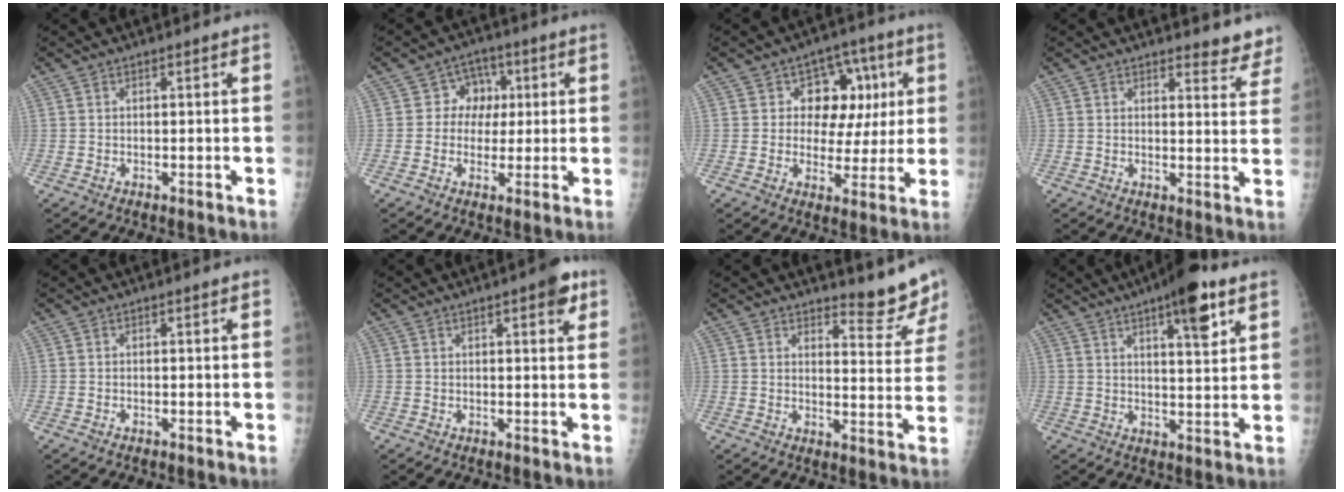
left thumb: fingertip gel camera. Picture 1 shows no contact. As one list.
[{"total": 6.2, "force": [1.1, 5.5, 2.5], "torque": [0.010, 0.010, 0.009]}, {"total": 11.3, "force": [2.9, 8.8, 6.5], "torque": [-0.024, 0.001, 0.038]}, {"total": 5.9, "force": [5.5, 2.2, 0.5], "torque": [0.029, -0.039, 0.045]}, {"total": 0.0}, {"total": 4.2, "force": [2.3, 1.4, 3.3], "torque": [-0.029, -0.006, 0.023]}, {"total": 7.0, "force": [6.7, 1.3, 1.7], "torque": [-0.001, -0.069, 0.083]}, {"total": 10.6, "force": [6.0, 2.7, 8.4], "torque": [-0.107, -0.026, 0.084]}]